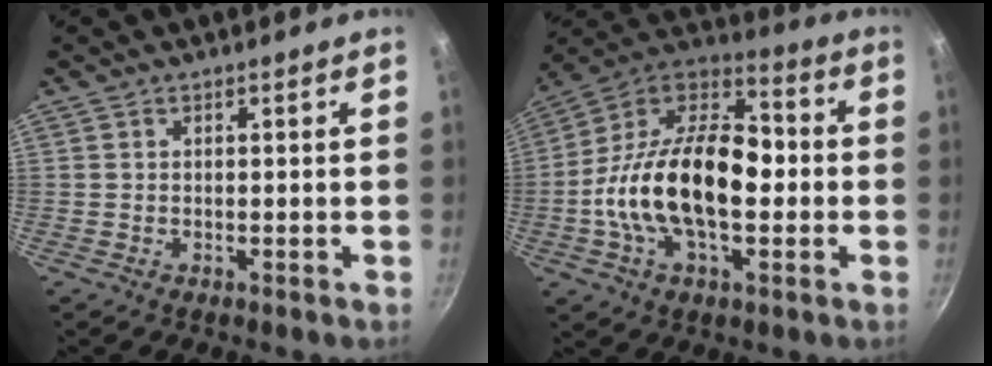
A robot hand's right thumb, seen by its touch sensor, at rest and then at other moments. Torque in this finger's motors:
{"motor_torque": [-0.13, 1.25, 1.45, -1.32, 0.28]}